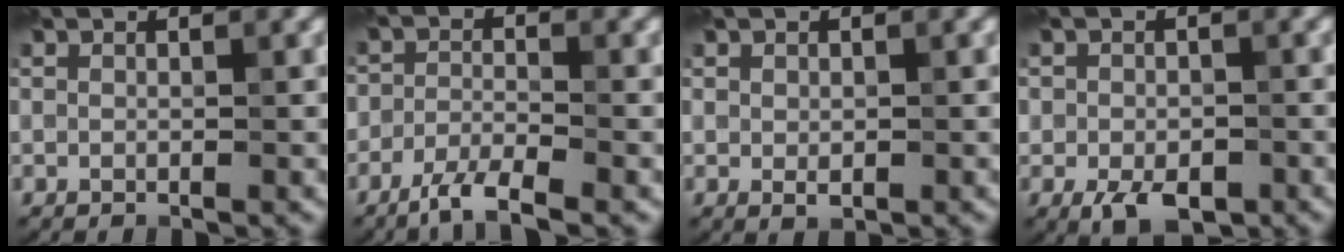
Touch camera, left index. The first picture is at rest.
{"total": 3.3, "force": [-2.4, 0.9, 2.0], "torque": [-0.036, 0.003, -0.054]}
{"total": 1.2, "force": [0.0, 0.8, 0.8], "torque": [-0.012, -0.003, 0.004]}
{"total": 4.1, "force": [-1.7, 2.7, 2.7], "torque": [-0.044, -0.012, -0.031]}